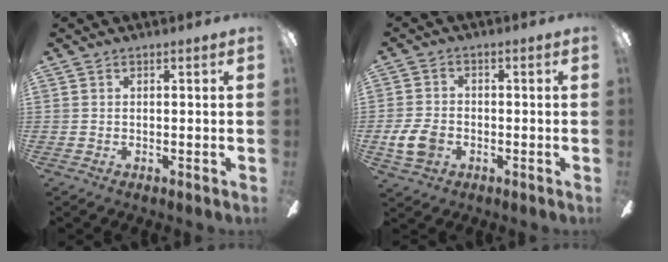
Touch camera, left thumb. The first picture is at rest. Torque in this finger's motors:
{"motor_torque": [-0.64, 0.84, 0.06, -0.07, 0.04]}